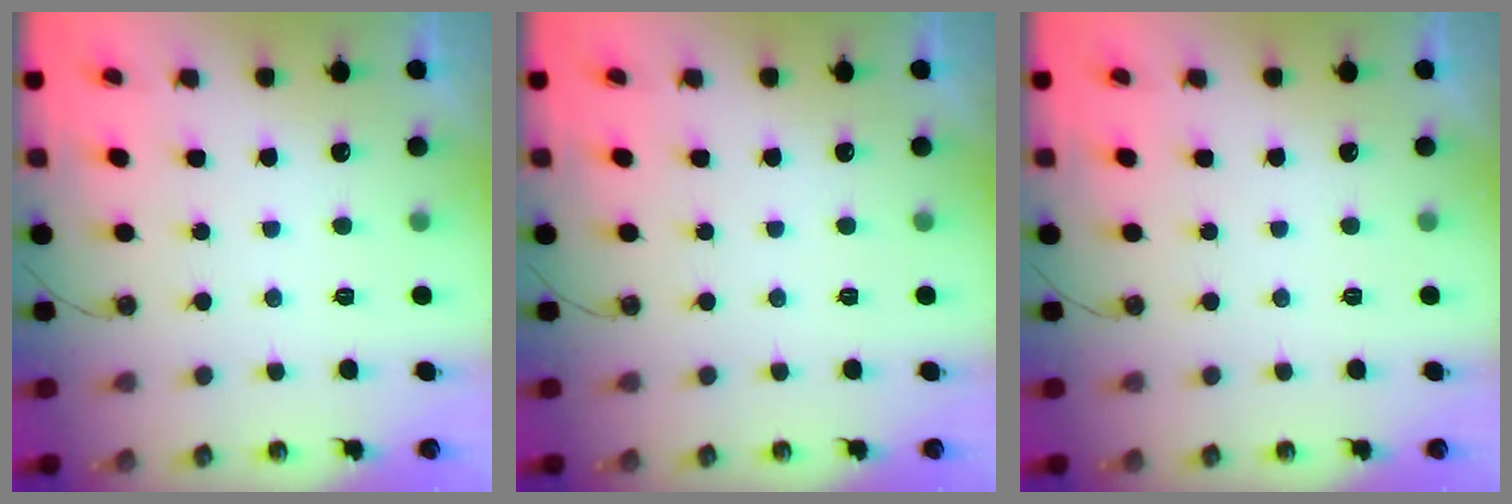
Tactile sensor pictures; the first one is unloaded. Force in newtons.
{"total": 0.0}
{"total": 0.0}